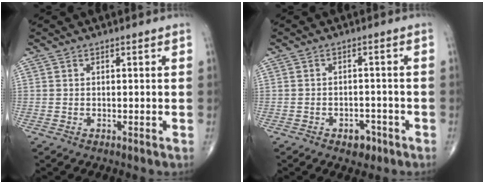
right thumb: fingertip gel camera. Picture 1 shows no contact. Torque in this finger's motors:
{"motor_torque": [2.37, 0.99, 0.21, -0.49, 0.02]}